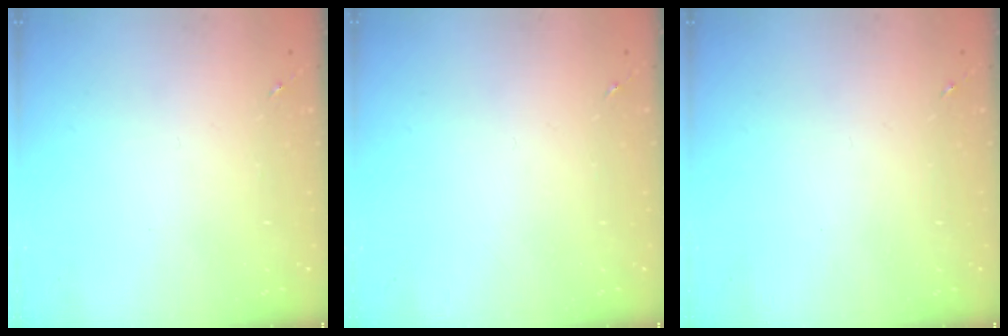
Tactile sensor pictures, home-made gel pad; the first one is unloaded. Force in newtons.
{"total": 0.0}
{"total": 0.0}